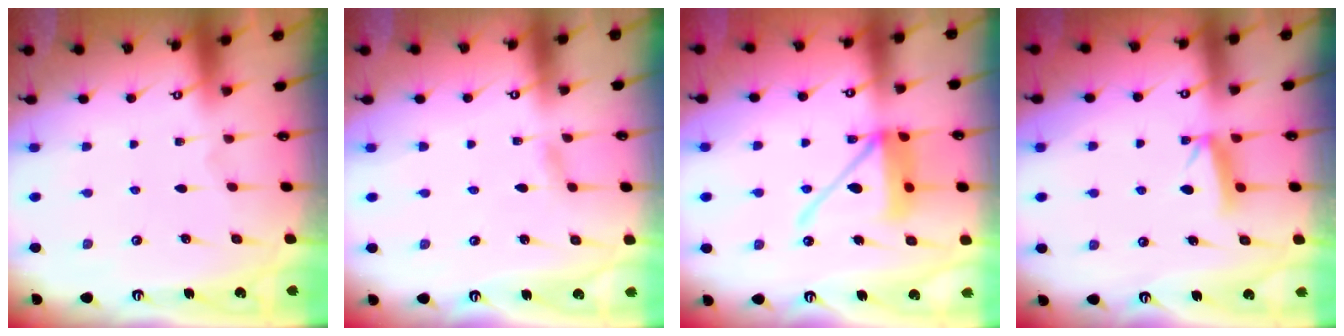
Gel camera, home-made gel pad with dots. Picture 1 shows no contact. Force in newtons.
{"total": 2.5, "press": 2.5, "slide": 0.3}
{"total": 14.0, "press": 13.9, "slide": 1.9}
{"total": 6.3, "press": 6.2, "slide": 0.8}